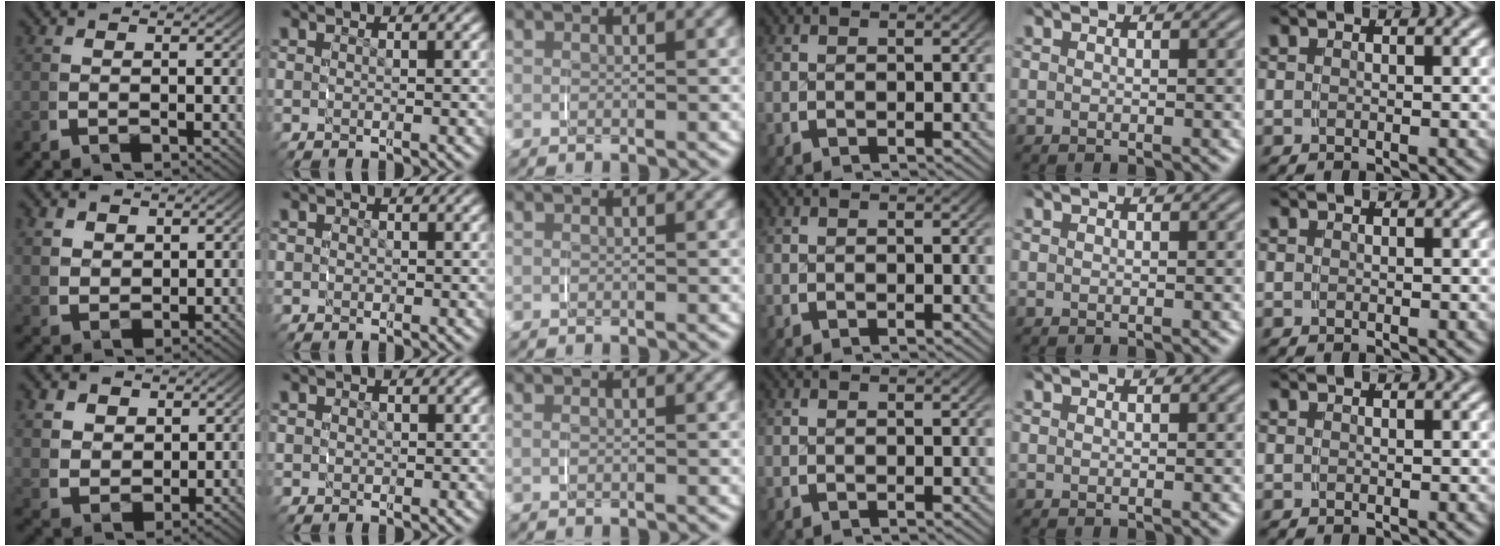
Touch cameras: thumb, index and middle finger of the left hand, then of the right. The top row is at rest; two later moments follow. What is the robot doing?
{"motion": "grasp_and_lifting", "object": "scarf"}